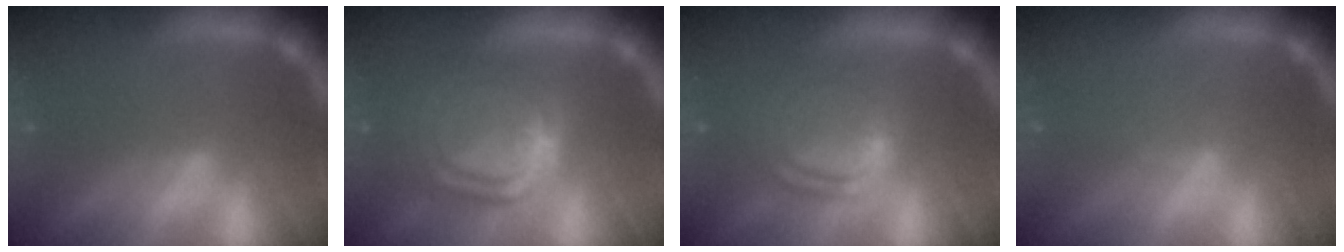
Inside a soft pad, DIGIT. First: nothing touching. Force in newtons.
{"total": 10.0}
{"total": 6.5}
{"total": 1.0}